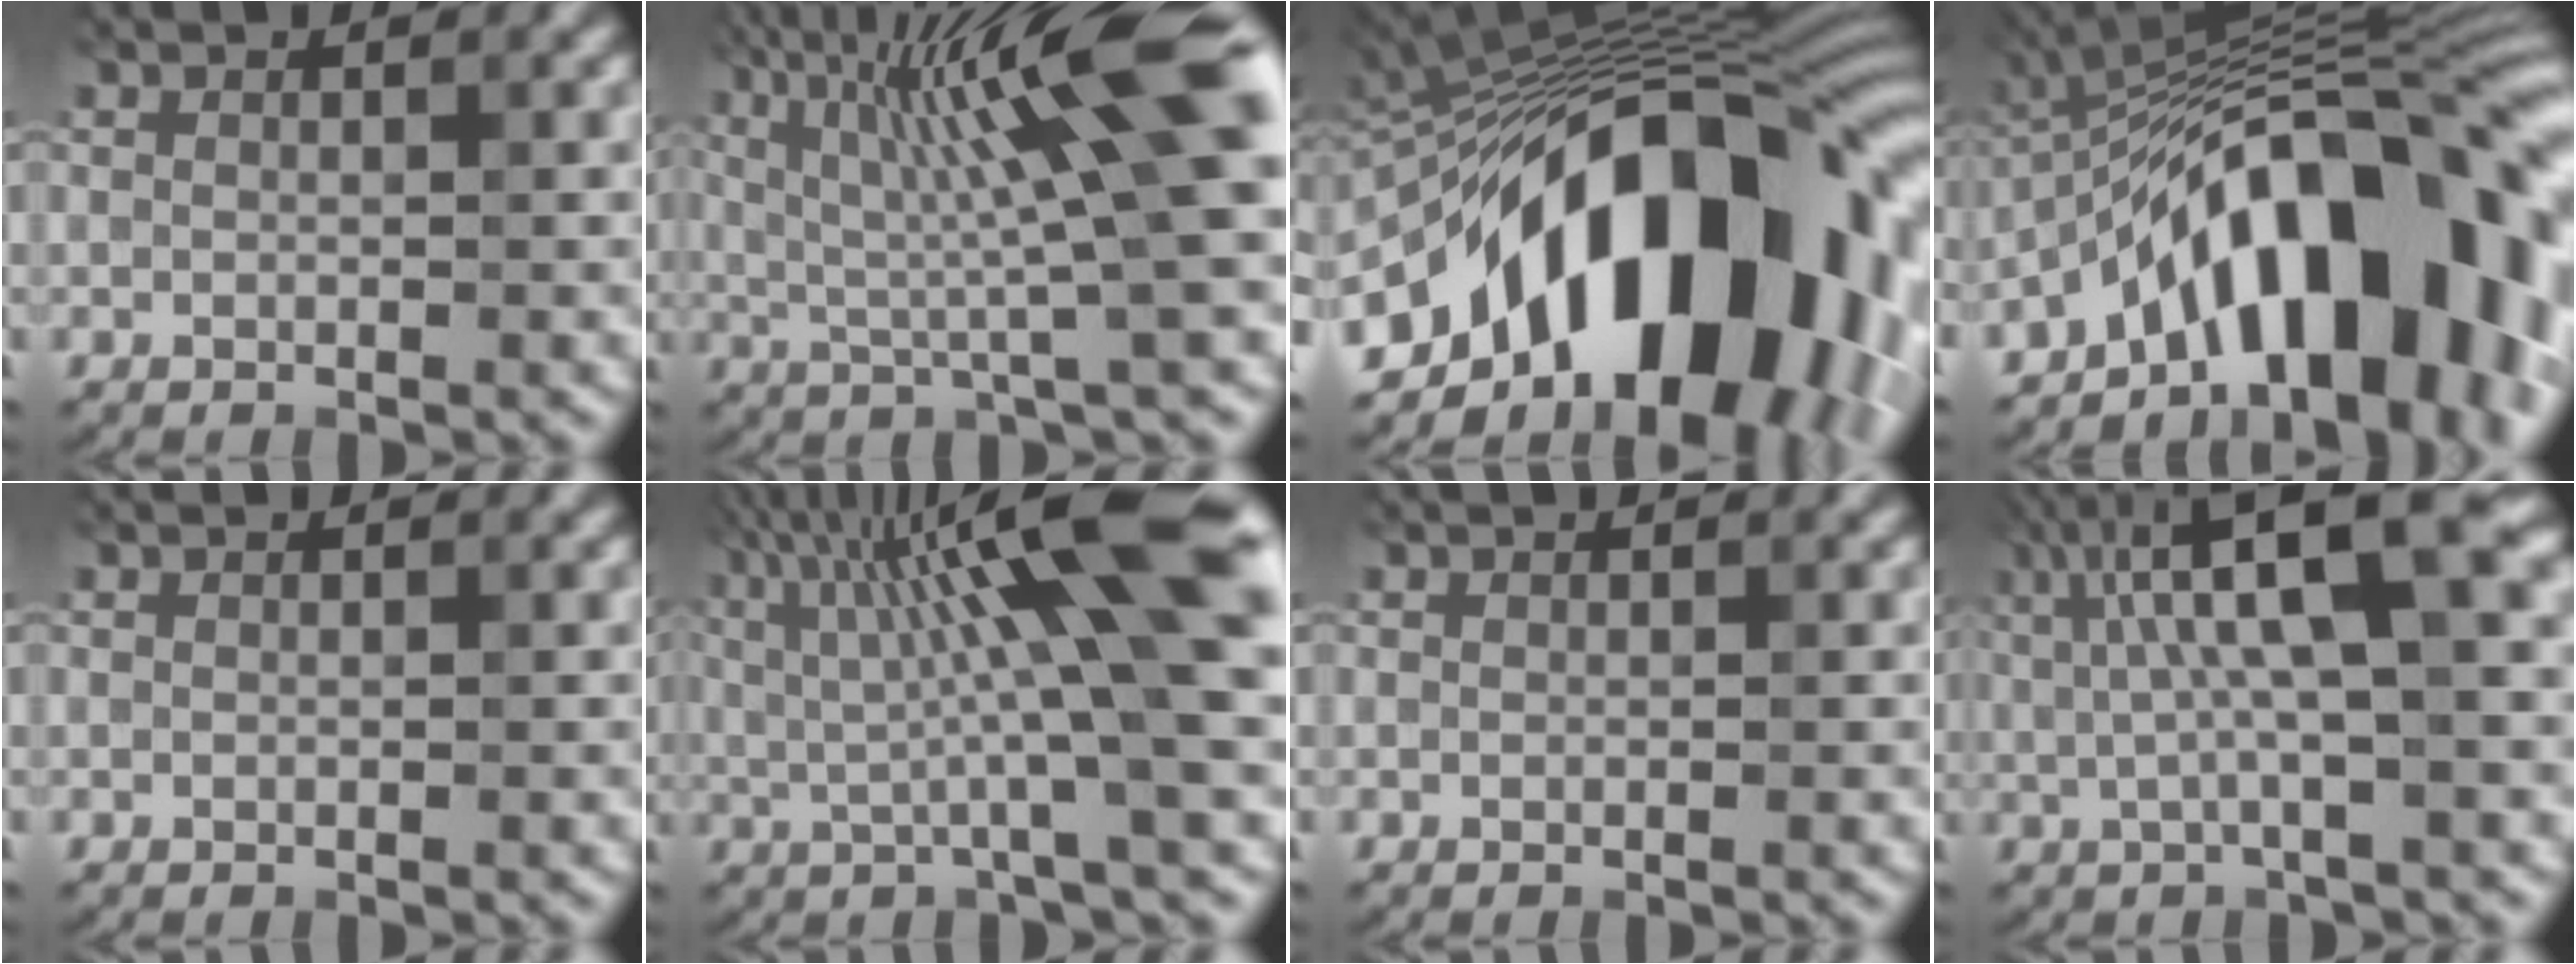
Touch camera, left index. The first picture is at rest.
{"total": 12.9, "force": [2.9, 1.8, 12.4], "torque": [-0.196, 0.020, 0.056]}
{"total": 18.5, "force": [-6.4, 9.4, 14.6], "torque": [-0.214, 0.011, -0.104]}
{"total": 14.5, "force": [-7.0, 5.6, 11.4], "torque": [-0.149, 0.023, -0.105]}
{"total": 0.0}
{"total": 14.9, "force": [2.9, 2.6, 14.4], "torque": [-0.231, 0.015, 0.056]}
{"total": 0.0}
{"total": 8.9, "force": [2.0, 2.2, 8.4], "torque": [-0.142, 0.011, 0.037]}